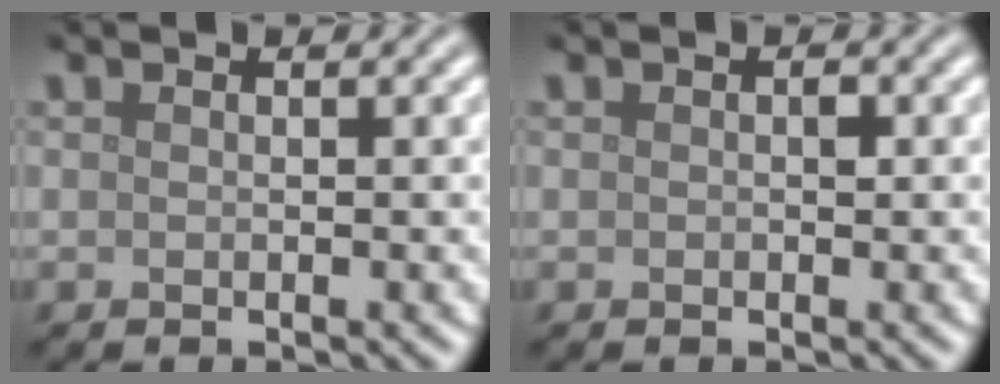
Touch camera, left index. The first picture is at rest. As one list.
[{"total": 0.6, "force": [0.1, 0.4, 0.5], "torque": [-0.006, 0.000, 0.000]}]